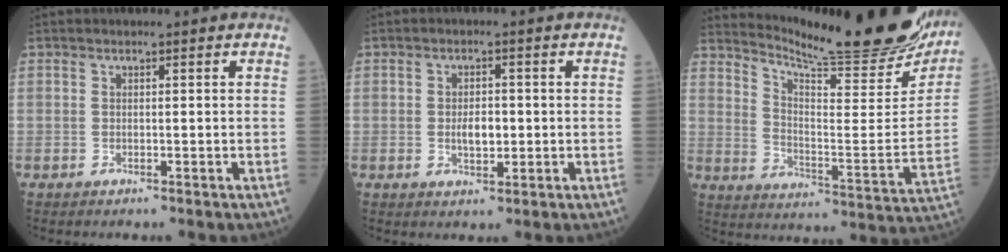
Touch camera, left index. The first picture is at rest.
{"total": 3.3, "force": [-0.3, 1.6, 2.9], "torque": [-0.051, 0.000, -0.002]}
{"total": 25.1, "force": [22.4, 2.3, 11.0], "torque": [-0.179, -0.087, 0.299]}